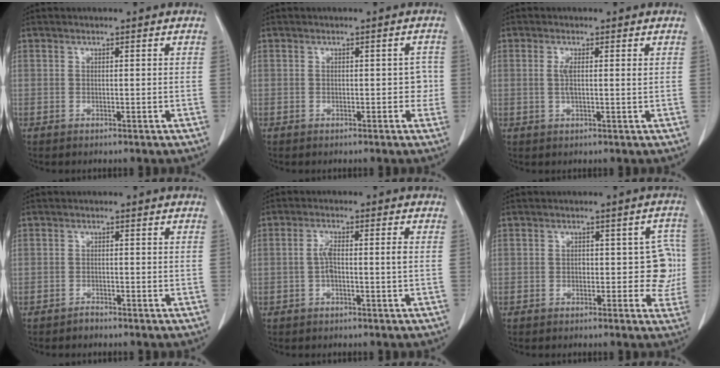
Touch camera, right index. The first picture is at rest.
{"total": 2.0, "force": [-0.3, 1.3, 1.5], "torque": [-0.007, 0.016, -0.005]}
{"total": 2.3, "force": [0.4, 0.4, 2.2], "torque": [-0.046, -0.001, 0.008]}
{"total": 0.9, "force": [-0.8, 0.4, 0.0], "torque": [0.003, 0.001, -0.017]}
{"total": 3.6, "force": [-0.4, 0.5, 3.5], "torque": [-0.072, 0.009, -0.008]}
{"total": 5.7, "force": [-0.5, 3.3, 4.6], "torque": [-0.026, 0.022, -0.008]}